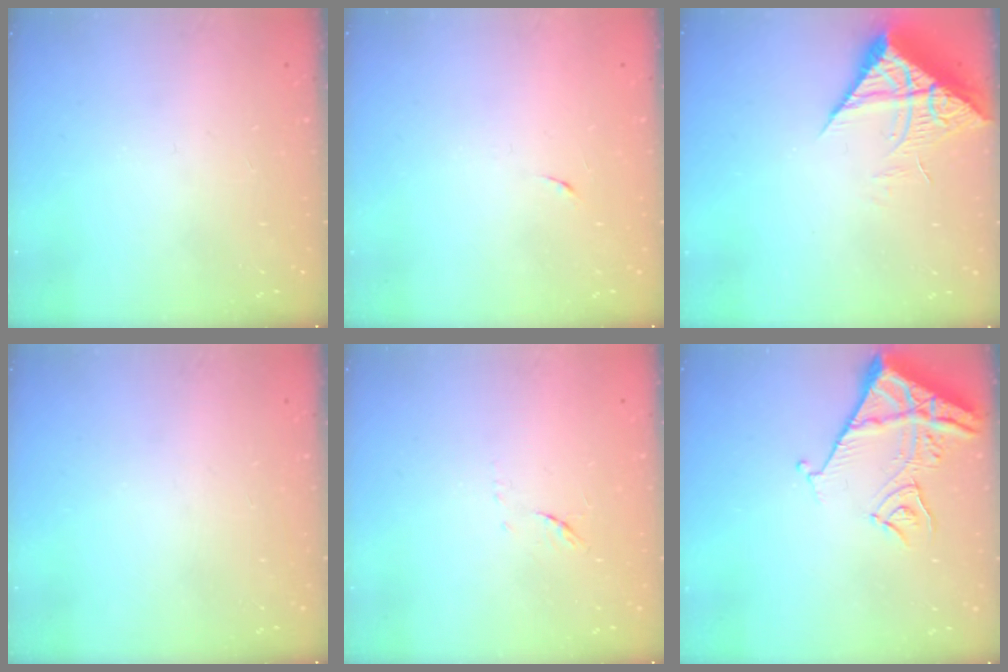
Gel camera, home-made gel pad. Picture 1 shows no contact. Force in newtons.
{"total": 4.0, "press": 3.9, "slide": 0.8}
{"total": 7.7, "press": 7.6, "slide": 0.8}
{"total": 0.0}
{"total": 5.4, "press": 5.3, "slide": 0.9}
{"total": 10.5, "press": 10.5, "slide": 1.2}